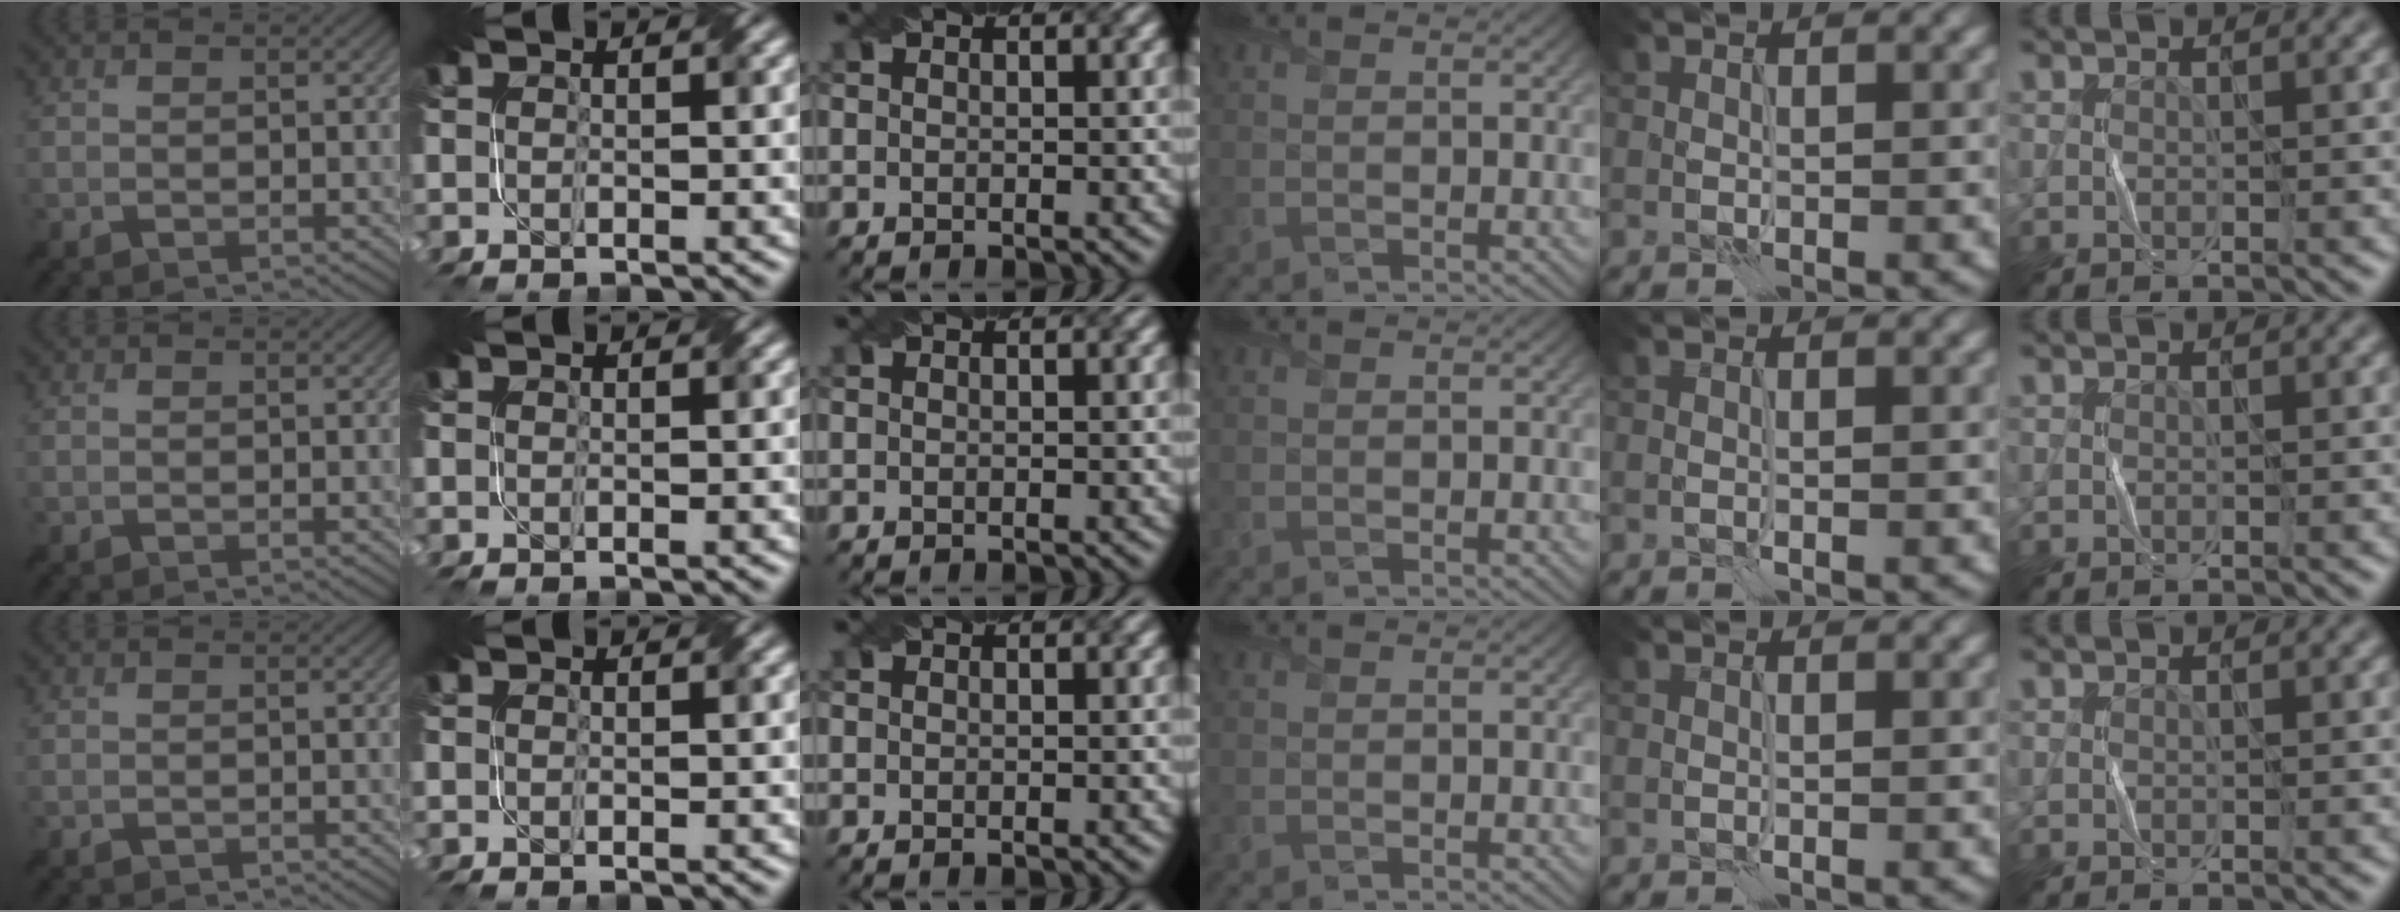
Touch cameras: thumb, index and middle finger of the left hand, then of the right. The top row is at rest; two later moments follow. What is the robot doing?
{"motion": "fold", "object": "bubble wrap"}